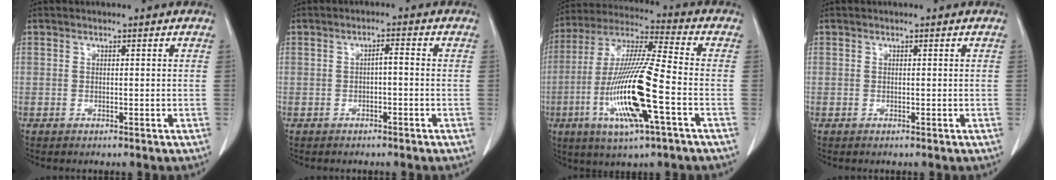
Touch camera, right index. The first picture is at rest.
{"total": 1.6, "force": [-0.4, 0.3, 1.5], "torque": [-0.024, 0.005, -0.007]}
{"total": 17.0, "force": [-5.2, 0.9, 16.1], "torque": [-0.330, -0.016, -0.099]}
{"total": 0.0}